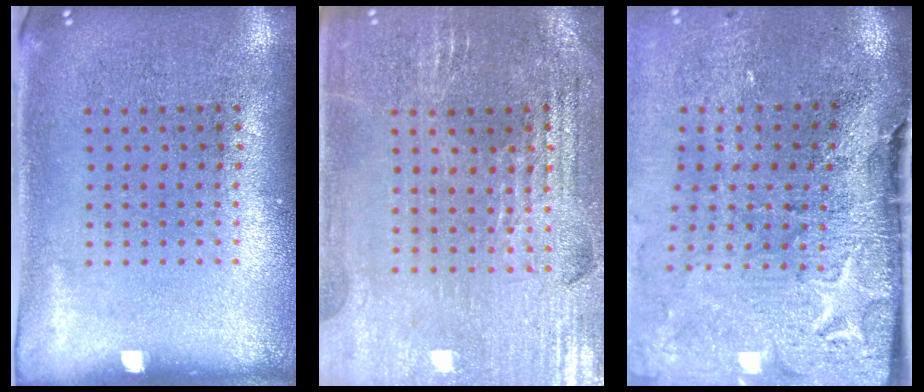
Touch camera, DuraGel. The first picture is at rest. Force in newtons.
{"total": 2.9, "press": 2.9, "slide": 0.5}
{"total": 4.5, "press": 3.5, "slide": 2.7}